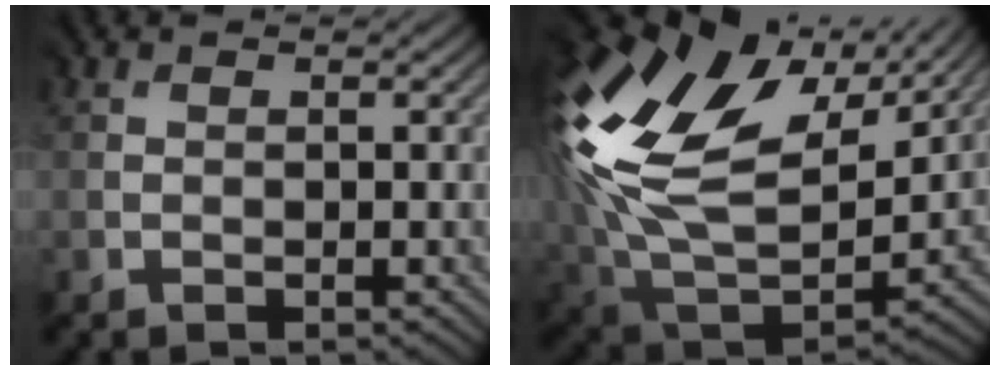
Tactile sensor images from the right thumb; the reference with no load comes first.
{"total": 20.2, "force": [7.7, 12.4, 13.9], "torque": [-0.346, 0.017, 0.142]}